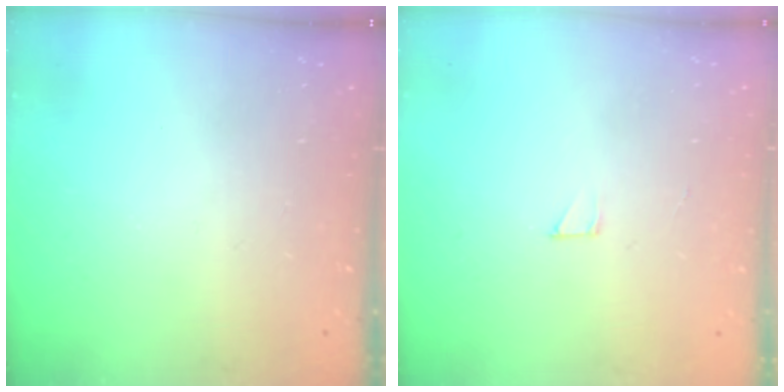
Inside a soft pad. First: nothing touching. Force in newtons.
{"total": 2.0, "press": 2.0, "slide": 0.0}